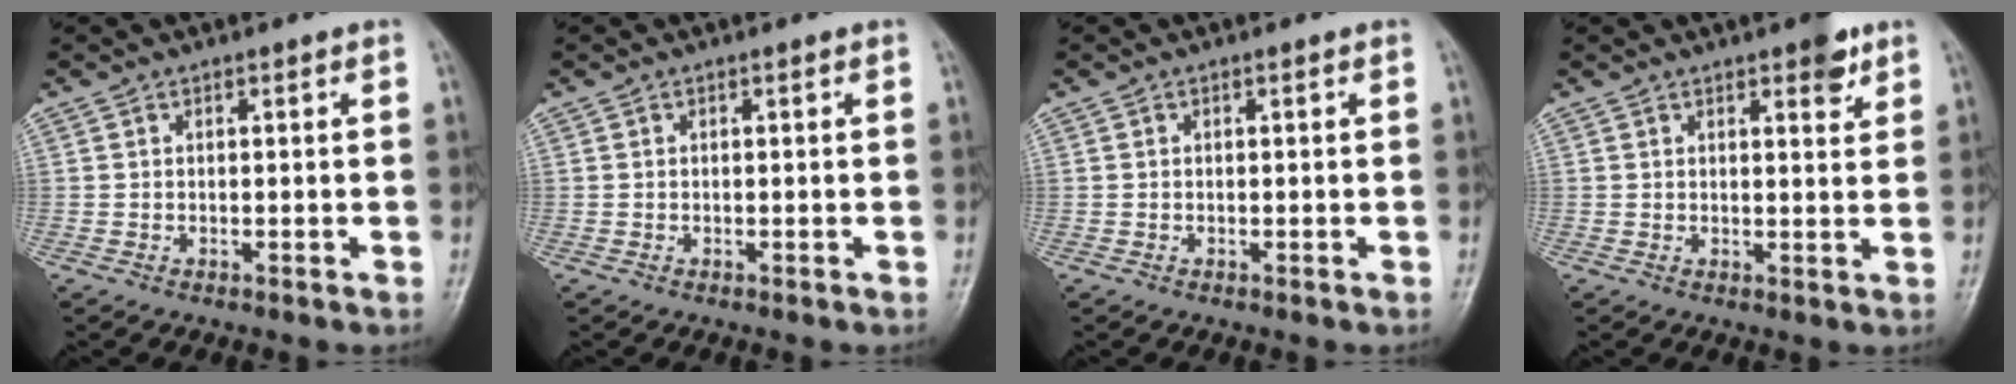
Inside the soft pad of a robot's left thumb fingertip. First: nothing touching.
{"total": 0.0}
{"total": 0.0}
{"total": 4.3, "force": [2.7, 1.6, 3.0], "torque": [-0.027, -0.013, 0.033]}